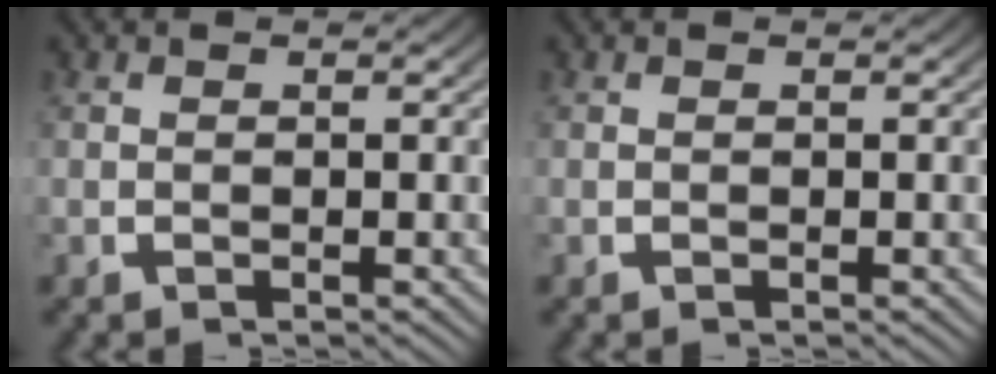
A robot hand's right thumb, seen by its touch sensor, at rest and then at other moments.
{"total": 0.0}